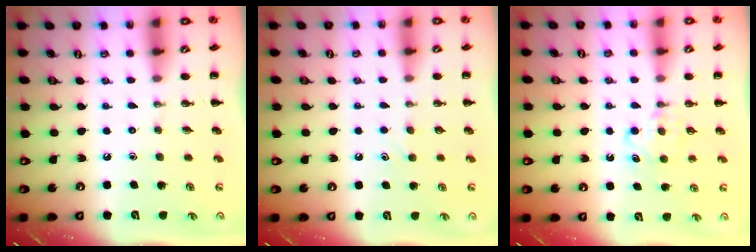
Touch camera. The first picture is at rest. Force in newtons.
{"total": 3.7, "press": 3.5, "slide": 1.1}
{"total": 5.9, "press": 5.7, "slide": 1.8}